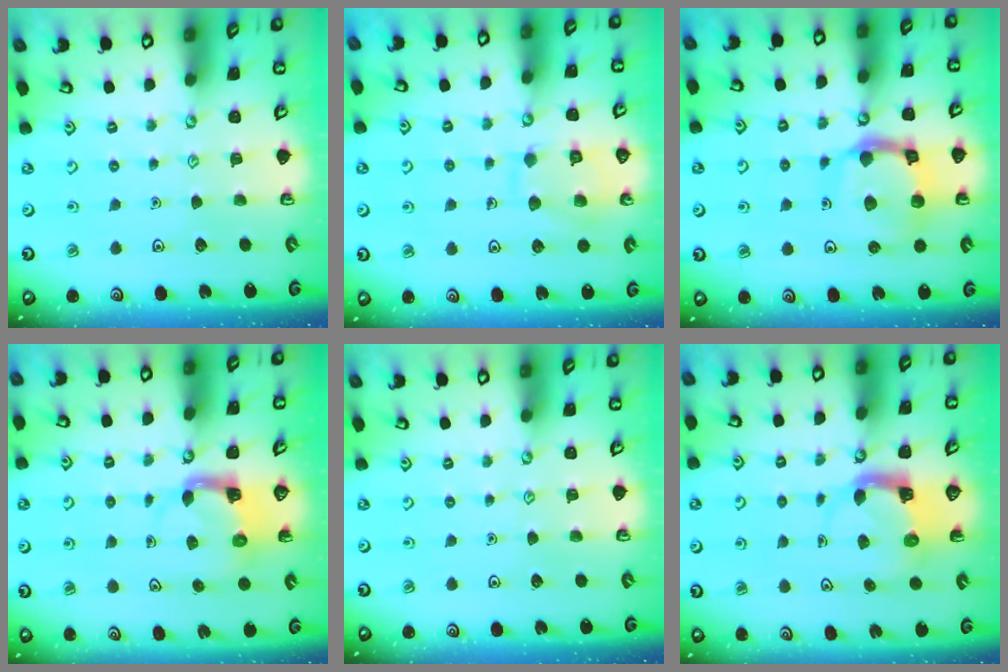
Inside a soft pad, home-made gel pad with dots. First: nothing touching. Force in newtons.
{"total": 10.6, "press": 10.6, "slide": 0.9}
{"total": 13.4, "press": 13.3, "slide": 1.6}
{"total": 3.9, "press": 3.8, "slide": 0.7}
{"total": 0.0}
{"total": 4.0, "press": 4.0, "slide": 0.2}